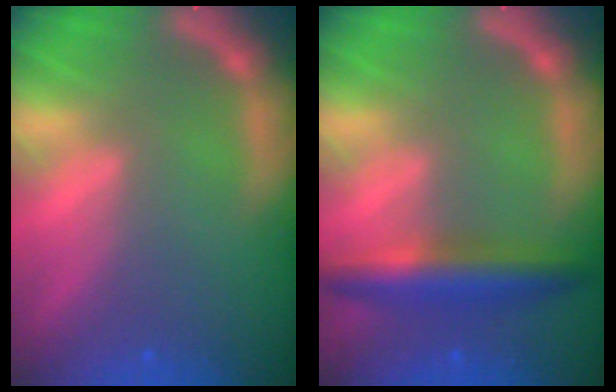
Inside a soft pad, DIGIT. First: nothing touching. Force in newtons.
{"total": 5.0}